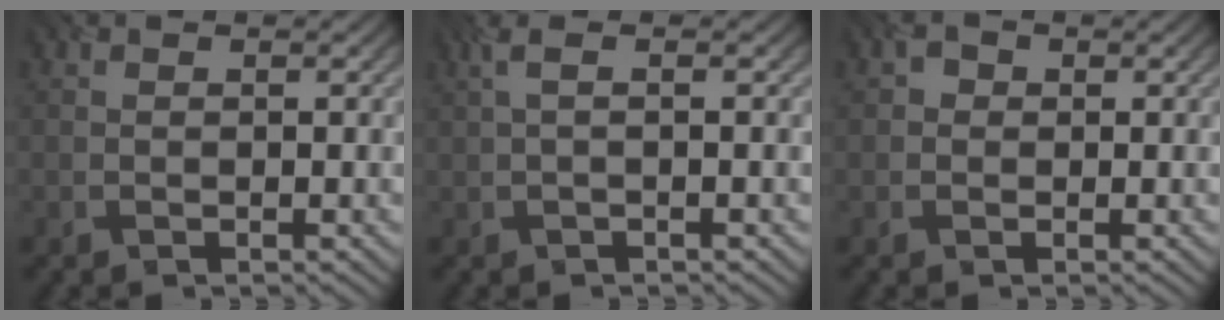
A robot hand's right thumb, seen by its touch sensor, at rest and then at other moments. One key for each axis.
{"total": 1.8, "fx": 0.4, "fy": 0.2, "fz": 1.8, "tx": -0.034, "ty": 0.011, "tz": 0.003}
{"total": 1.0, "fx": -0.1, "fy": 1.0, "fz": 0.0, "tx": 0.003, "ty": 0.001, "tz": -0.008}